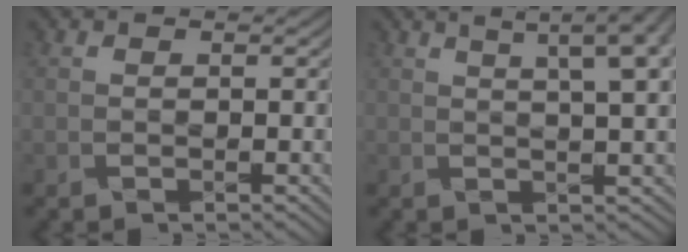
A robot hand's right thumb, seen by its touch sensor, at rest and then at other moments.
{"total": 10.4, "force": [5.2, 3.2, 8.5], "torque": [-0.090, 0.042, 0.052]}